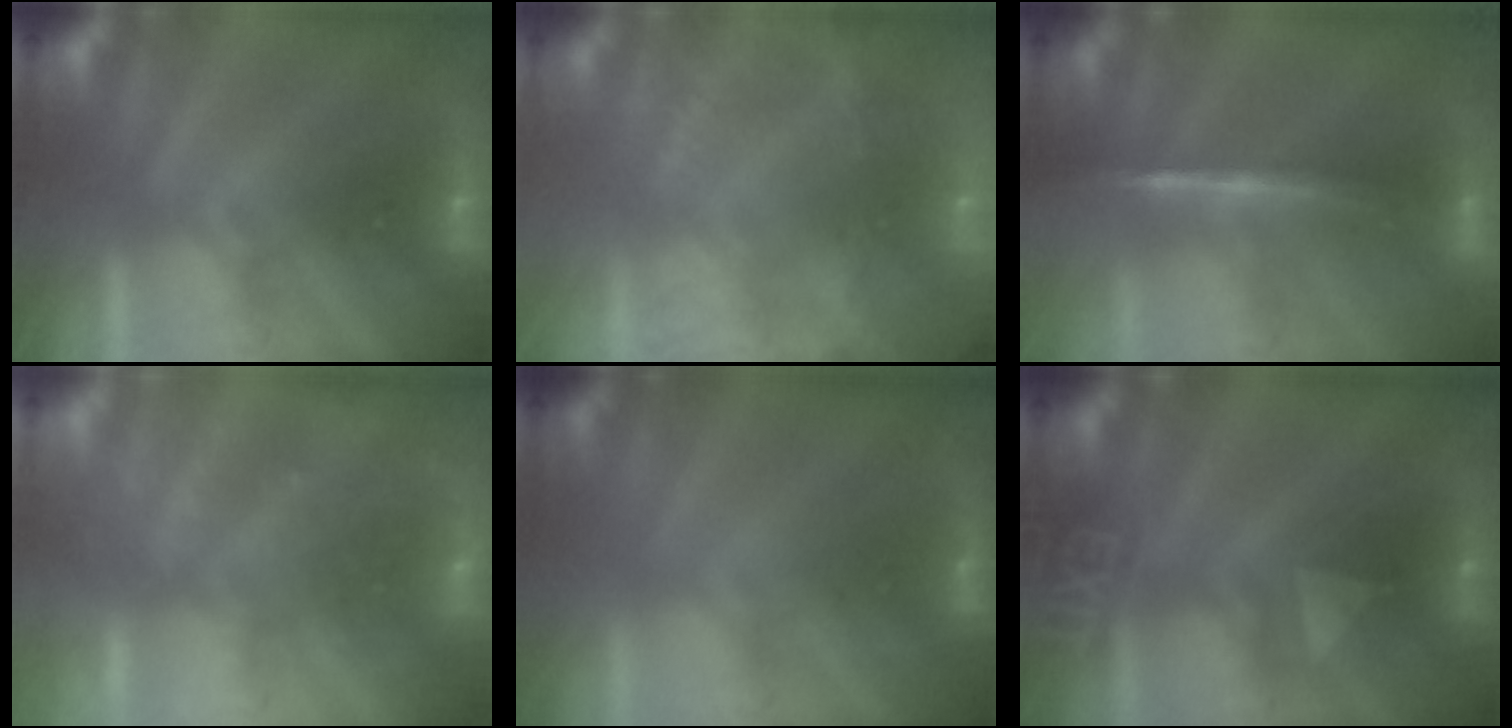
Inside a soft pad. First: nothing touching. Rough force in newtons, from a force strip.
{"total": 7.0}
{"total": 2.0}
{"total": 2.2}
{"total": 1.4}
{"total": 2.4}